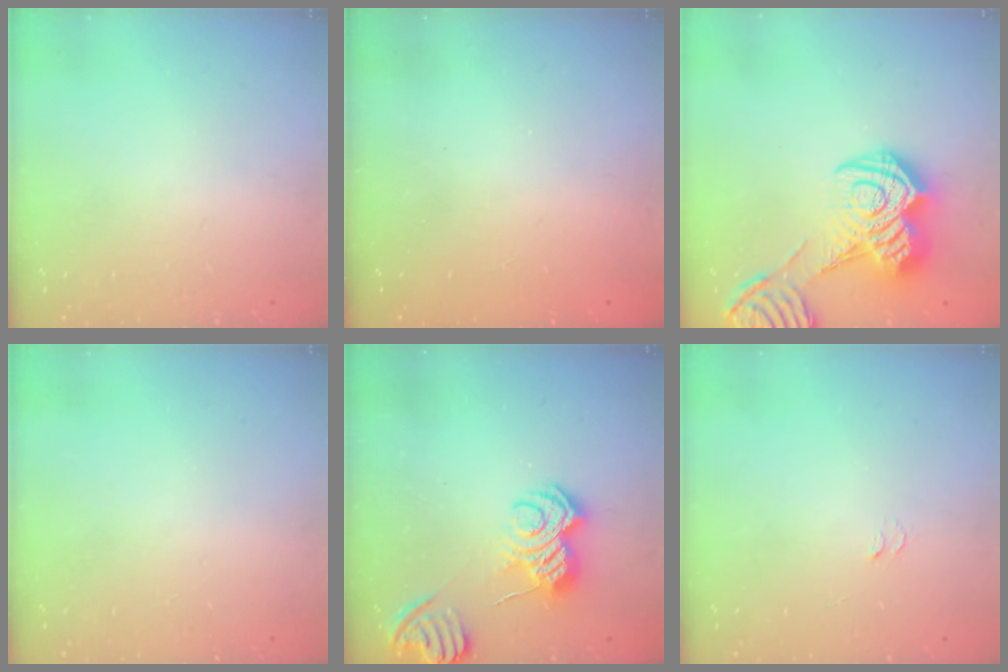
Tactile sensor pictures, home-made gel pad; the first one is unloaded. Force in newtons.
{"total": 2.5, "press": 2.4, "slide": 0.8}
{"total": 20.2, "press": 20.1, "slide": 1.2}
{"total": 0.0}
{"total": 9.3, "press": 9.3, "slide": 0.7}
{"total": 2.9, "press": 2.9, "slide": 0.3}